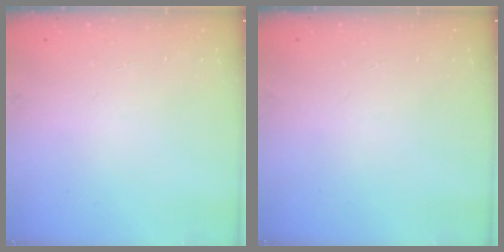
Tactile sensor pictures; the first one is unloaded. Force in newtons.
{"total": 0.0}